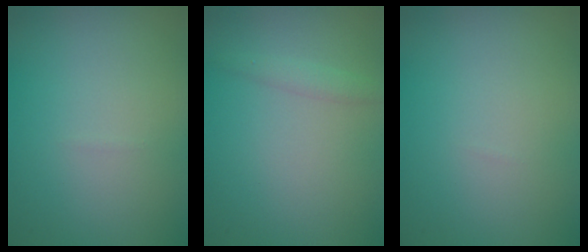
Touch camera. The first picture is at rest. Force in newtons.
{"total": 1.0, "press": 1.0, "slide": 0.0}
{"total": 0.0}